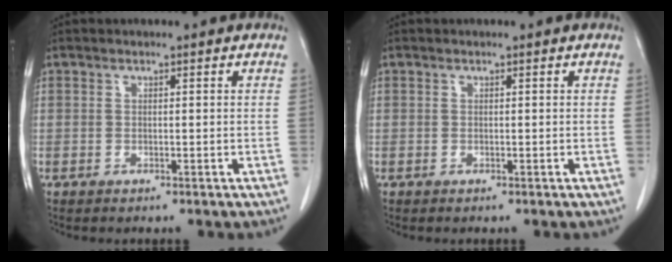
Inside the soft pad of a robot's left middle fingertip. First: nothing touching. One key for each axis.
{"total": 0.0}